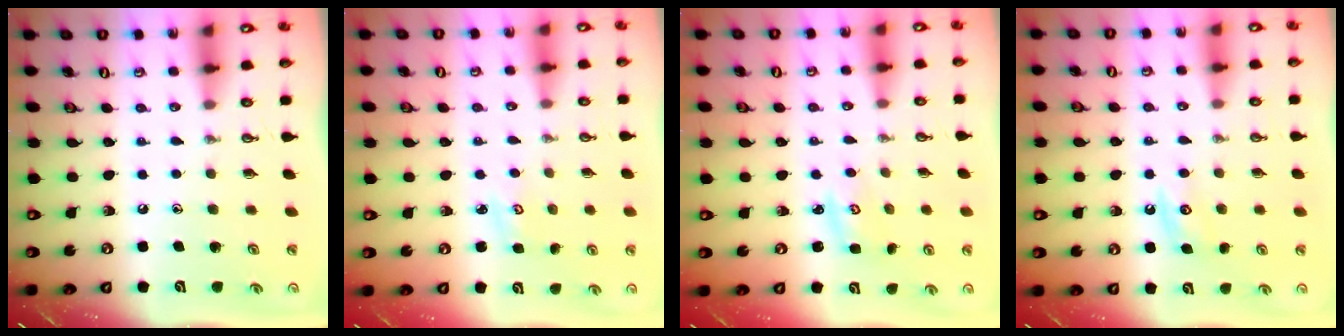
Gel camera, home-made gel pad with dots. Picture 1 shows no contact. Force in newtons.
{"total": 2.5, "press": 2.5, "slide": 0.4}
{"total": 3.2, "press": 3.2, "slide": 0.3}
{"total": 4.8, "press": 4.8, "slide": 0.4}